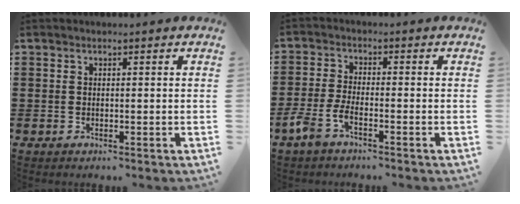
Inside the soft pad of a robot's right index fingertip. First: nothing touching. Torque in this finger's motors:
{"motor_torque": [1.46, 0.68, 0.32, 0.12]}